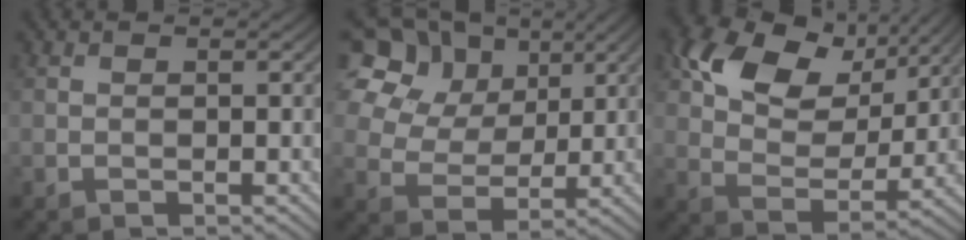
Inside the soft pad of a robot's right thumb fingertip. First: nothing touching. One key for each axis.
{"total": 17.1, "fx": 8.7, "fy": 12.2, "fz": 8.3, "tx": -0.238, "ty": 0.048, "tz": 0.196}
{"total": 12.0, "fx": 5.8, "fy": 7.6, "fz": 7.3, "tx": -0.150, "ty": 0.007, "tz": 0.104}